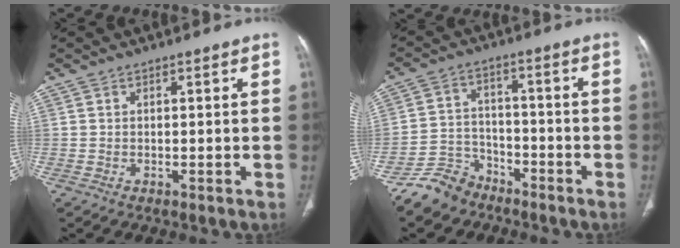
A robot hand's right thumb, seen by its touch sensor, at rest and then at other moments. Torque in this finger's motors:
{"motor_torque": [0.69, 0.15, -0.67, -0.61, -0.01]}